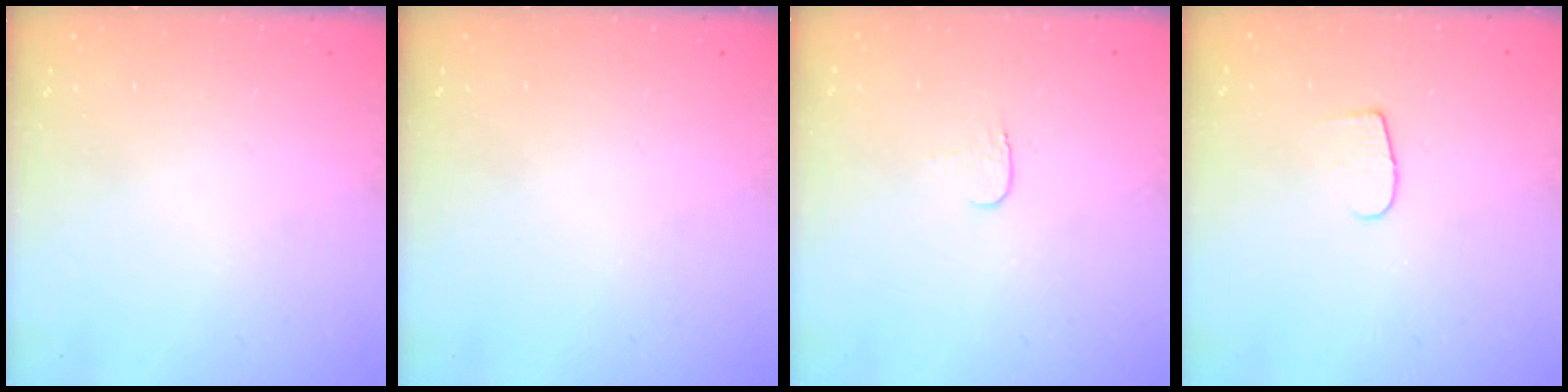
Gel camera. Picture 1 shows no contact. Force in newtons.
{"total": 0.0}
{"total": 3.7, "press": 3.7, "slide": 0.4}
{"total": 5.2, "press": 5.1, "slide": 0.6}